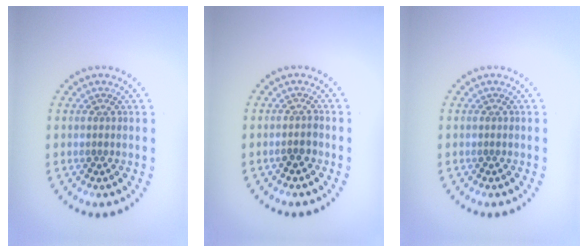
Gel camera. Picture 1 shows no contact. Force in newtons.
{"total": 1.2, "press": 1.0, "slide": 0.7}
{"total": 0.0}